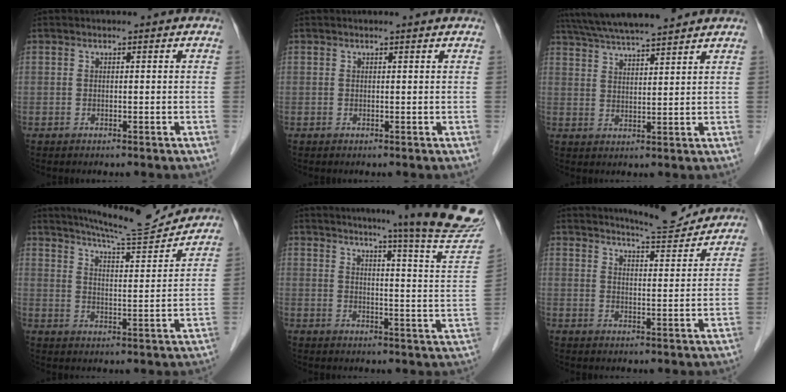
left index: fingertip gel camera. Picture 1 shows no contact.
{"total": 0.0}
{"total": 12.0, "force": [10.6, 0.7, 5.5], "torque": [-0.100, 0.024, 0.167]}
{"total": 11.7, "force": [11.2, -0.1, 3.3], "torque": [-0.055, -0.010, 0.161]}
{"total": 20.2, "force": [17.9, -1.4, 9.4], "torque": [-0.125, -0.101, 0.199]}
{"total": 7.7, "force": [7.5, 0.5, 1.2], "torque": [-0.024, -0.013, 0.099]}